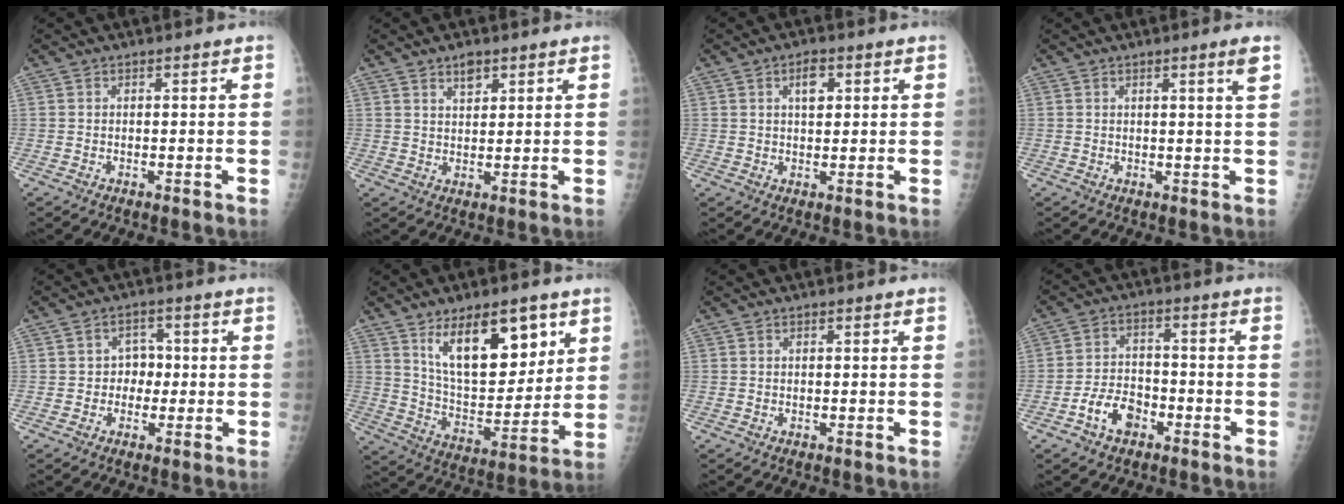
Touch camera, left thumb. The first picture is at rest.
{"total": 3.6, "force": [2.3, 1.8, 1.9], "torque": [-0.019, -0.016, 0.042]}
{"total": 4.0, "force": [1.6, 2.2, 2.9], "torque": [-0.035, -0.003, 0.024]}
{"total": 2.8, "force": [1.4, -0.5, 2.3], "torque": [-0.035, -0.011, 0.022]}
{"total": 4.3, "force": [-0.2, 3.8, 2.0], "torque": [0.003, 0.011, -0.012]}
{"total": 17.9, "force": [9.0, 8.5, 13.0], "torque": [-0.155, -0.052, 0.165]}
{"total": 0.0}
{"total": 7.2, "force": [-3.6, 4.8, 3.9], "torque": [-0.059, 0.030, -0.064]}